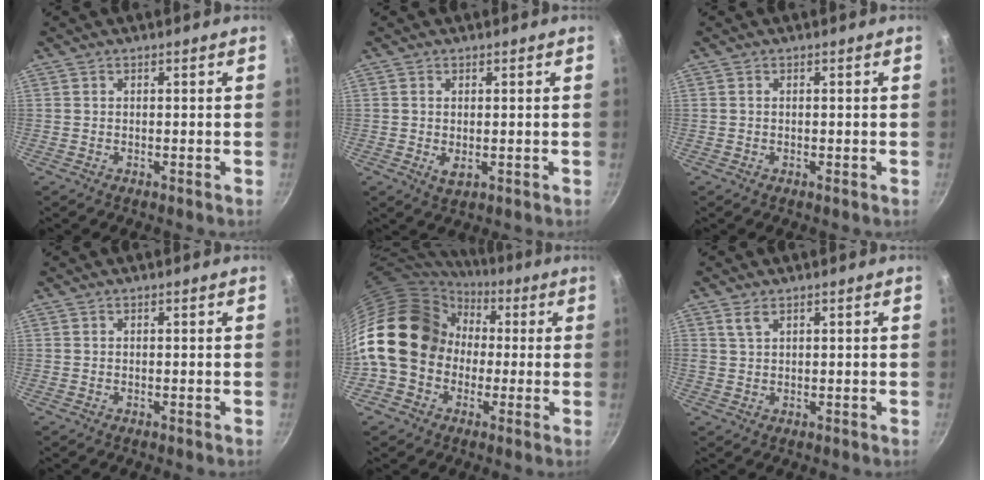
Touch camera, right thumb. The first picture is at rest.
{"total": 2.2, "force": [-0.2, 1.2, 1.9], "torque": [-0.035, -0.008, 0.002]}
{"total": 0.0}
{"total": 0.0}
{"total": 19.8, "force": [0.5, 16.3, 11.3], "torque": [-0.182, 0.055, 0.003]}
{"total": 2.2, "force": [1.3, 1.1, 1.4], "torque": [-0.026, -0.005, 0.028]}